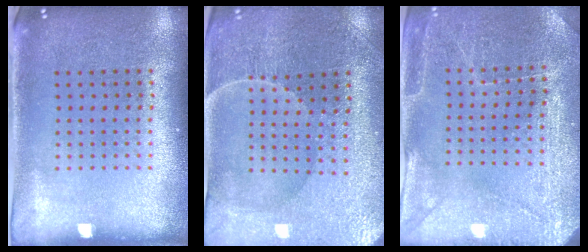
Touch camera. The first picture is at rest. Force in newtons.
{"total": 1.5, "press": 1.5, "slide": 0.1}
{"total": 2.9, "press": 2.9, "slide": 0.3}